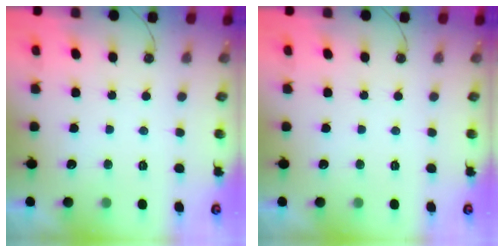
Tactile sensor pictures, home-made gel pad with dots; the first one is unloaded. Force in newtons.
{"total": 0.0}